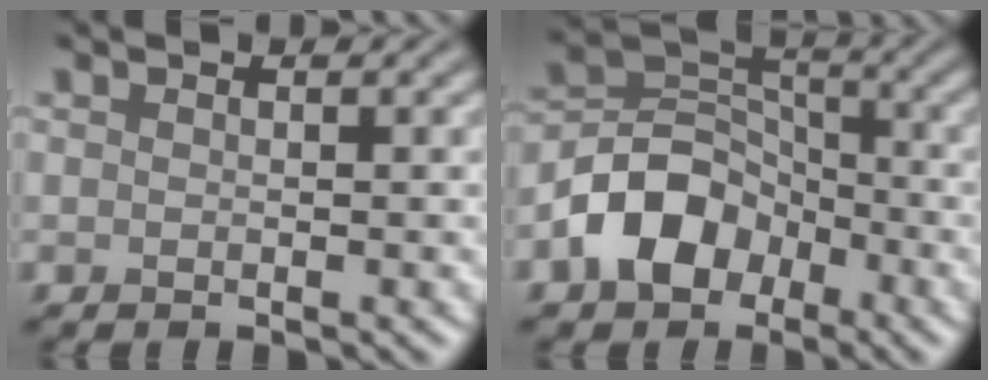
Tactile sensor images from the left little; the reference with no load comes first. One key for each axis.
{"total": 6.5, "fx": -3.3, "fy": 4.7, "fz": 3.2, "tx": -0.049, "ty": 0.006, "tz": -0.070}